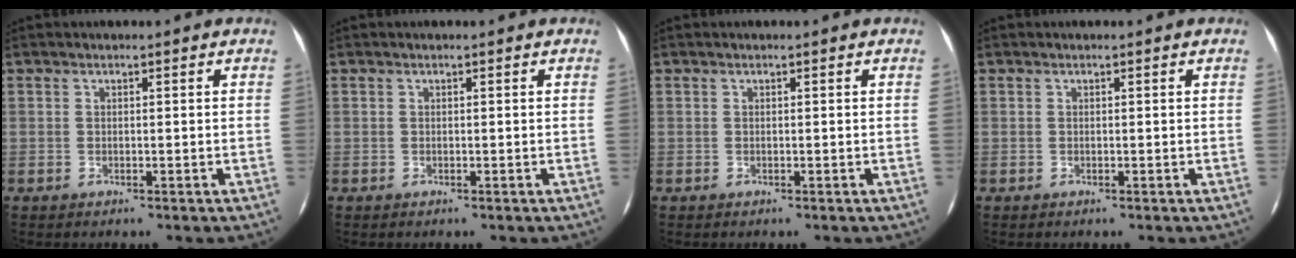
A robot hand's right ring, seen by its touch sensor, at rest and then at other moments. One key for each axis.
{"total": 0.0}
{"total": 0.0}
{"total": 0.0}